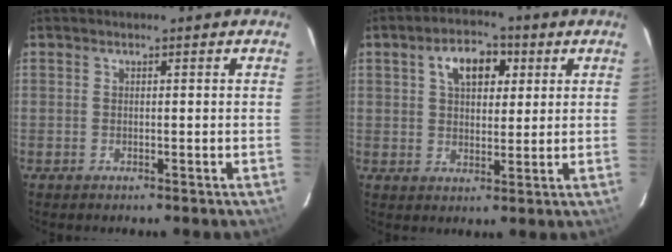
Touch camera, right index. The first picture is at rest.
{"total": 8.0, "force": [3.1, 4.8, 5.6], "torque": [-0.092, 0.029, 0.053]}